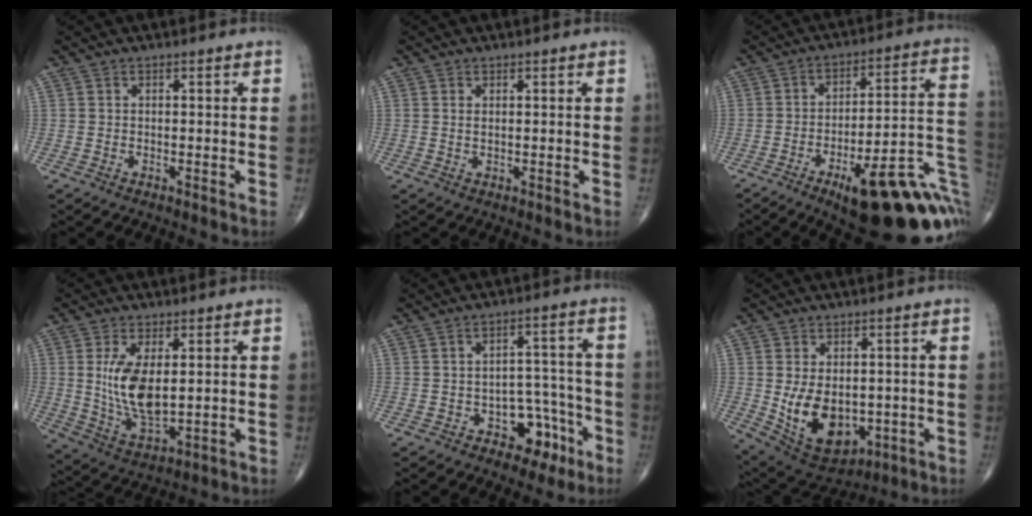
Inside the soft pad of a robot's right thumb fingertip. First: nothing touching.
{"total": 0.7, "force": [0.3, 0.3, 0.6], "torque": [-0.014, -0.001, 0.007]}
{"total": 26.6, "force": [-10.1, 8.5, 23.1], "torque": [-0.226, 0.052, -0.129]}
{"total": 11.0, "force": [1.6, 5.2, 9.5], "torque": [-0.178, -0.024, 0.043]}
{"total": 8.5, "force": [-4.2, 5.6, 4.8], "torque": [-0.022, 0.047, -0.054]}
{"total": 13.1, "force": [-1.6, 8.5, 9.9], "torque": [-0.138, -0.009, 0.005]}